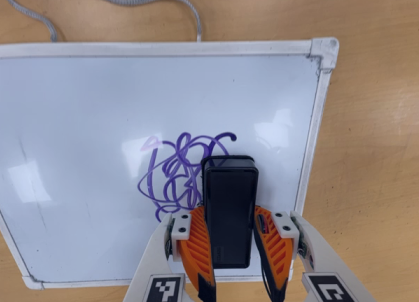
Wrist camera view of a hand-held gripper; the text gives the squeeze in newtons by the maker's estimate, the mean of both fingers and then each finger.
{"total": 13.7, "left": 14.1, "right": 13.3}